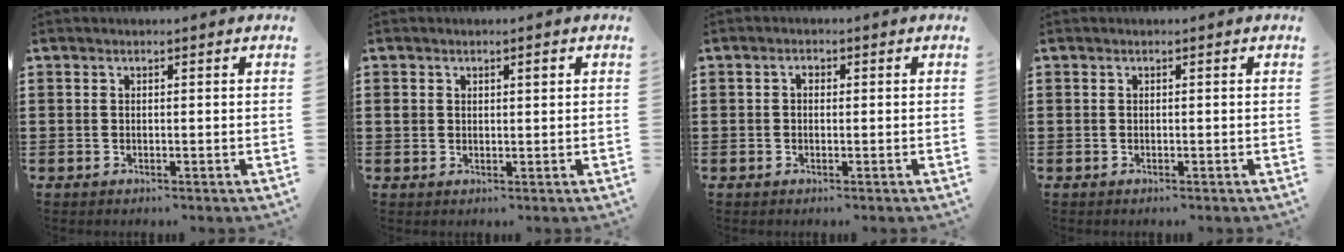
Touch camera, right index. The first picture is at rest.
{"total": 1.4, "force": [0.5, 1.0, 0.9], "torque": [-0.018, 0.008, 0.008]}
{"total": 1.1, "force": [-0.2, 0.8, 0.8], "torque": [-0.017, 0.003, -0.004]}
{"total": 0.0}